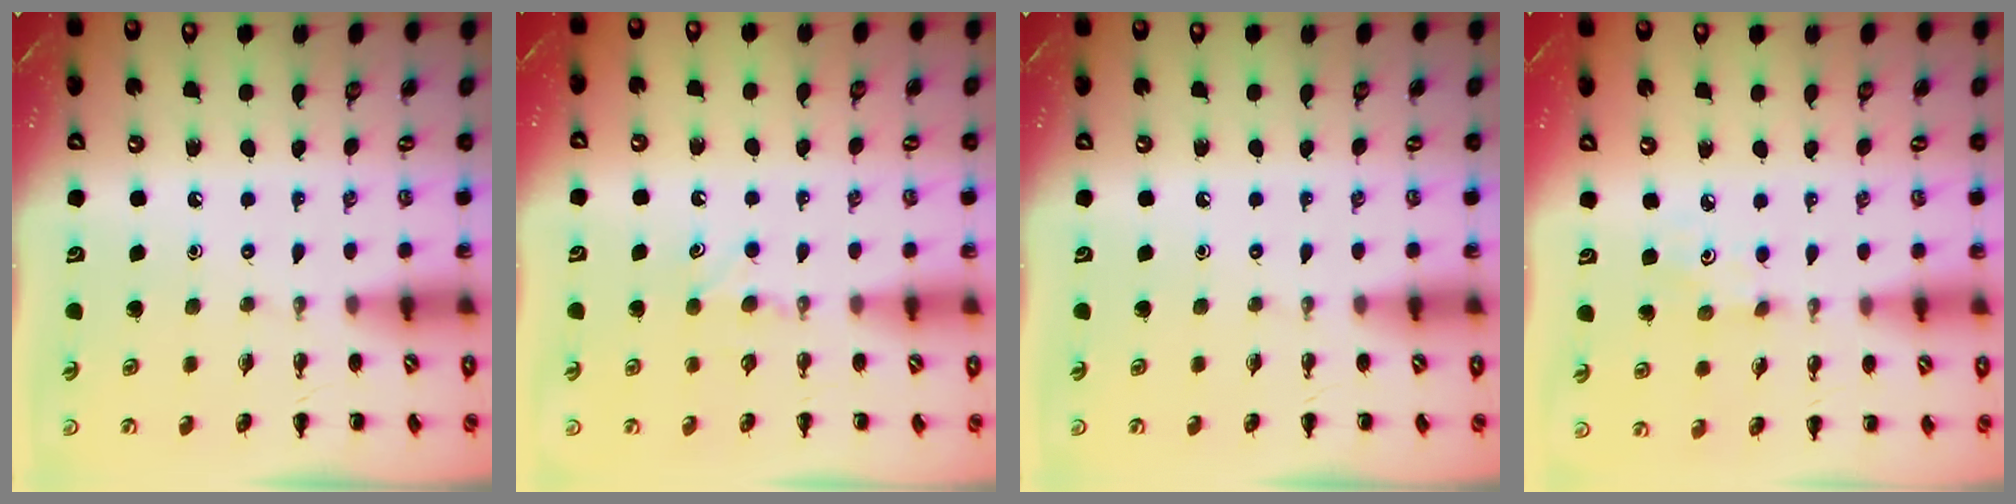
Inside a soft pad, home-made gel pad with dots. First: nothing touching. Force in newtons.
{"total": 4.3, "press": 4.1, "slide": 1.3}
{"total": 0.0}
{"total": 2.8, "press": 2.7, "slide": 0.7}